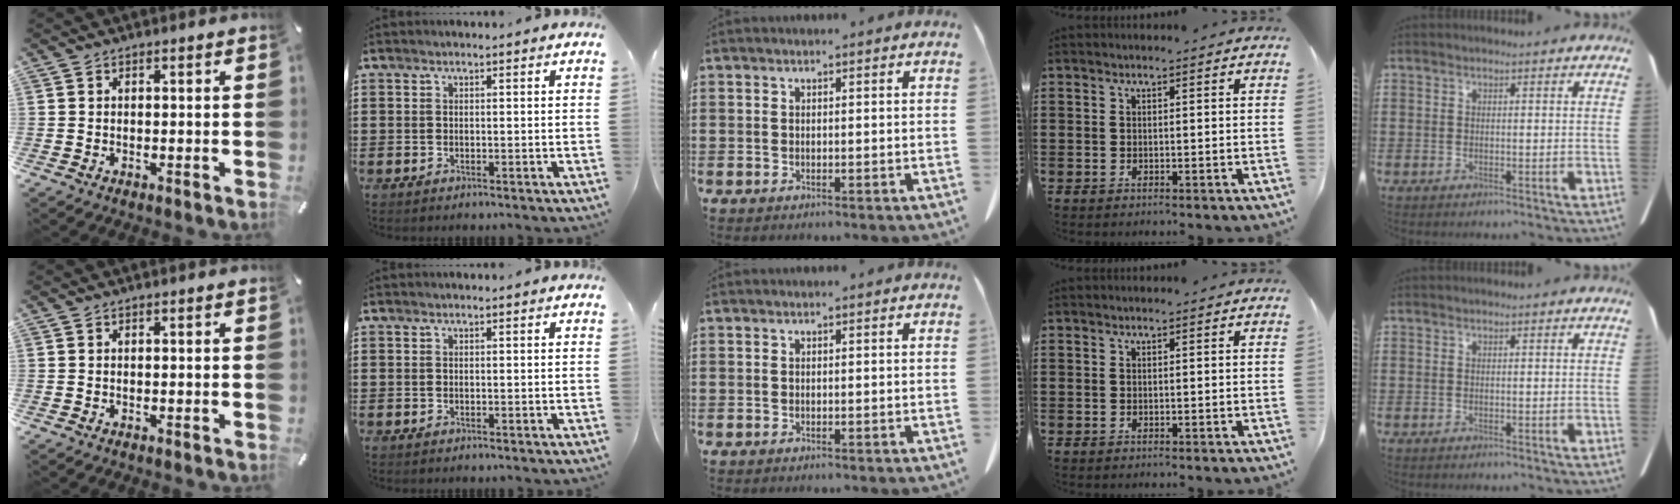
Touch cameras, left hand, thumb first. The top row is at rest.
{}